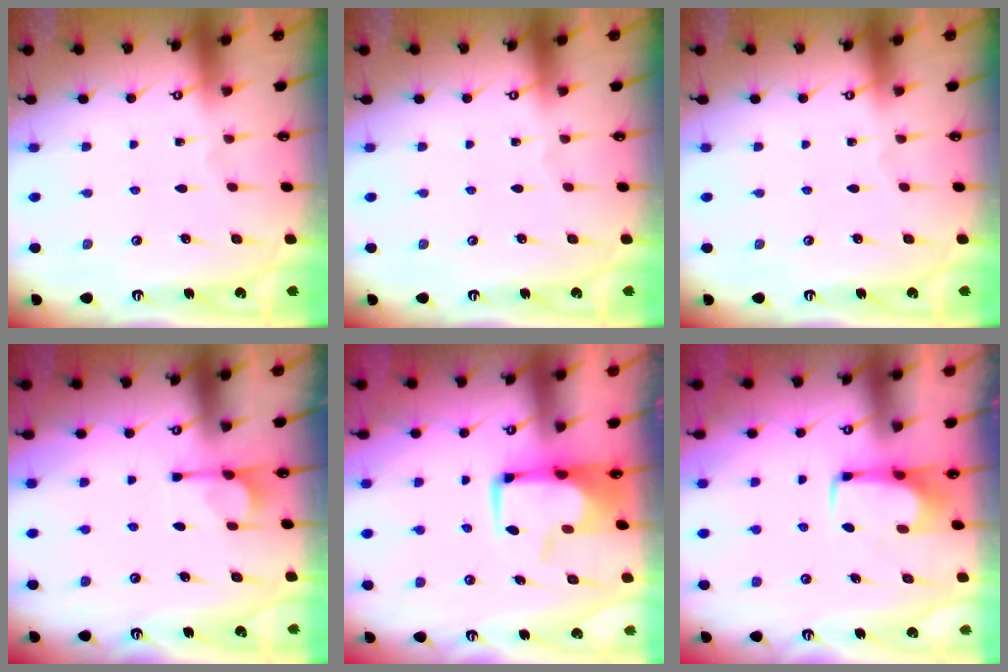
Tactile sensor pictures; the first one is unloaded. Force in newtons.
{"total": 0.0}
{"total": 0.0}
{"total": 5.4, "press": 5.4, "slide": 0.5}
{"total": 1.0, "press": 0.2, "slide": 1.0}
{"total": 1.0, "press": 0.9, "slide": 0.4}